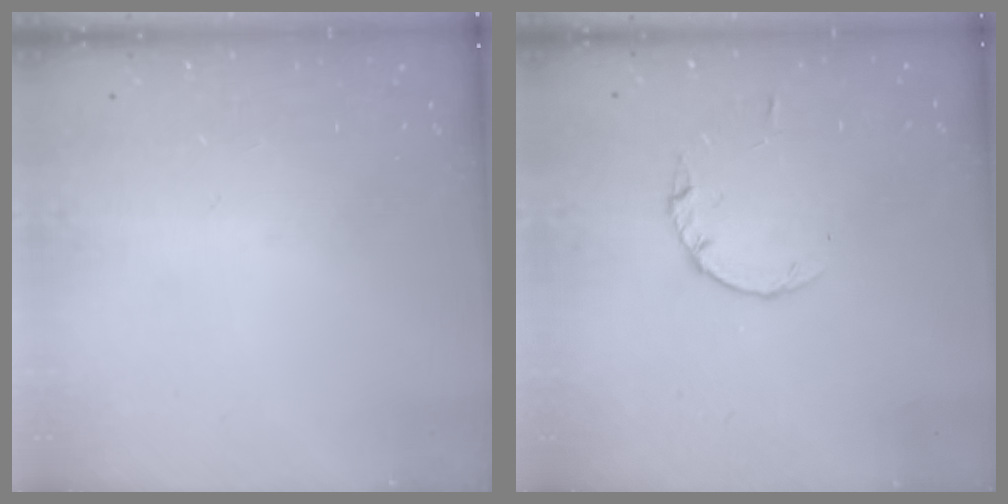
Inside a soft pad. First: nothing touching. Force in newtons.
{"total": 2.8, "press": 2.8, "slide": 0.4}